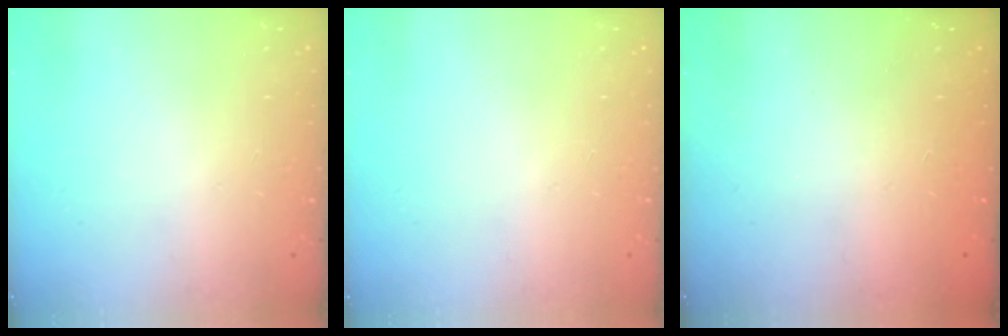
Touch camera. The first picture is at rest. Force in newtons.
{"total": 0.0}
{"total": 2.3, "press": 2.2, "slide": 0.7}